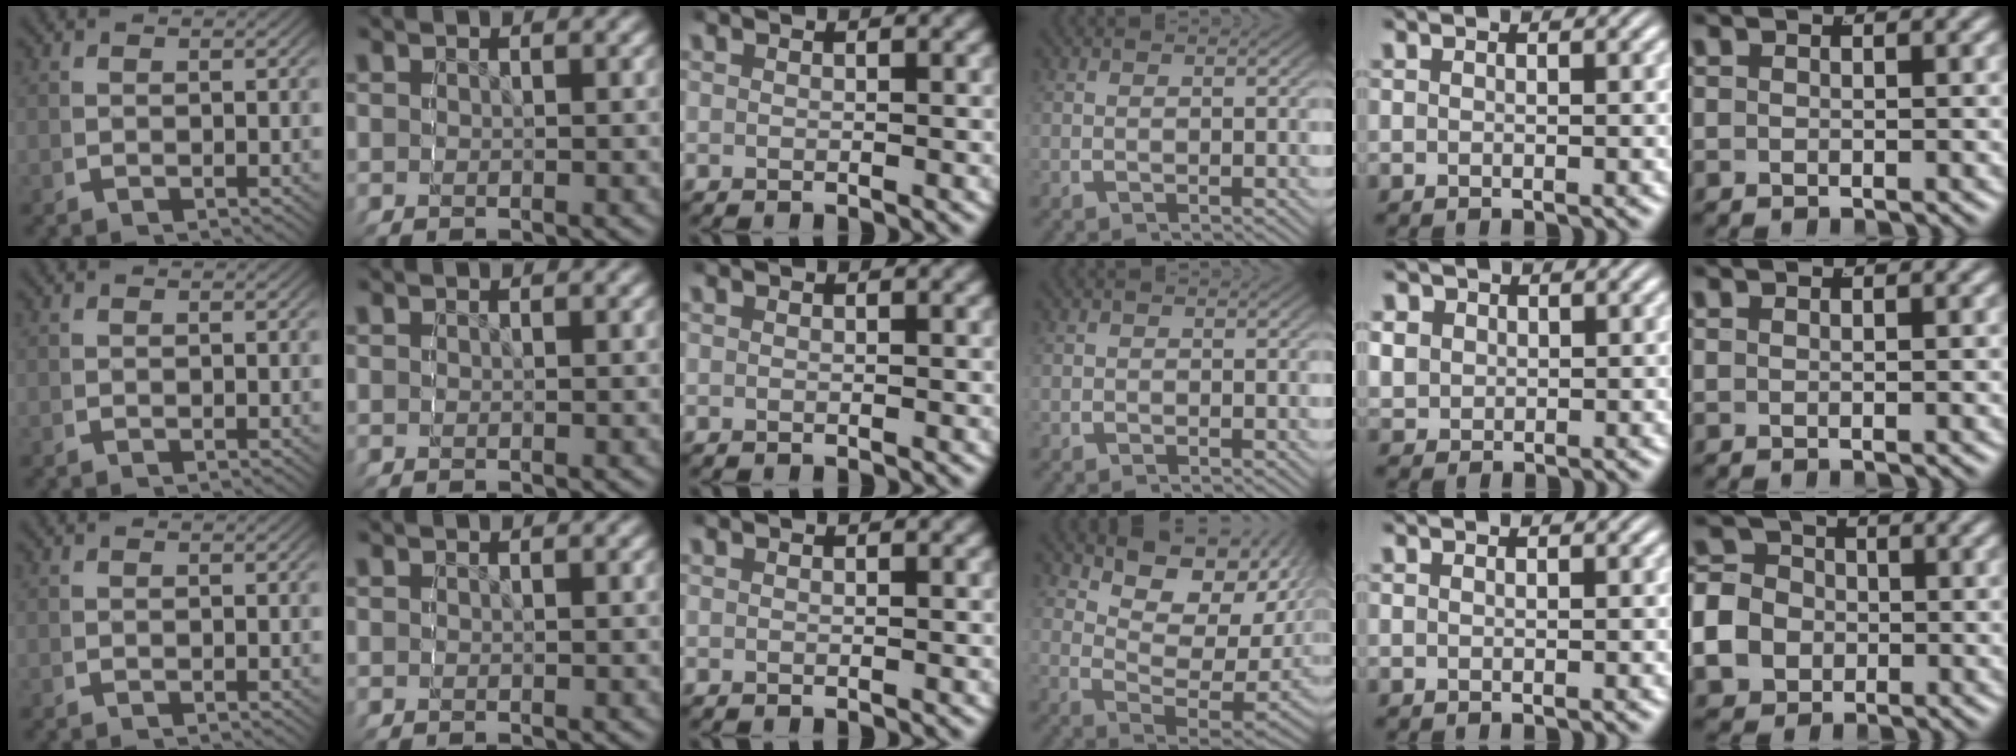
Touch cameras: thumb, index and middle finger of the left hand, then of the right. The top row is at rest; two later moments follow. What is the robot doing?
{"motion": "grasp_and_lifting", "object": "cloth"}